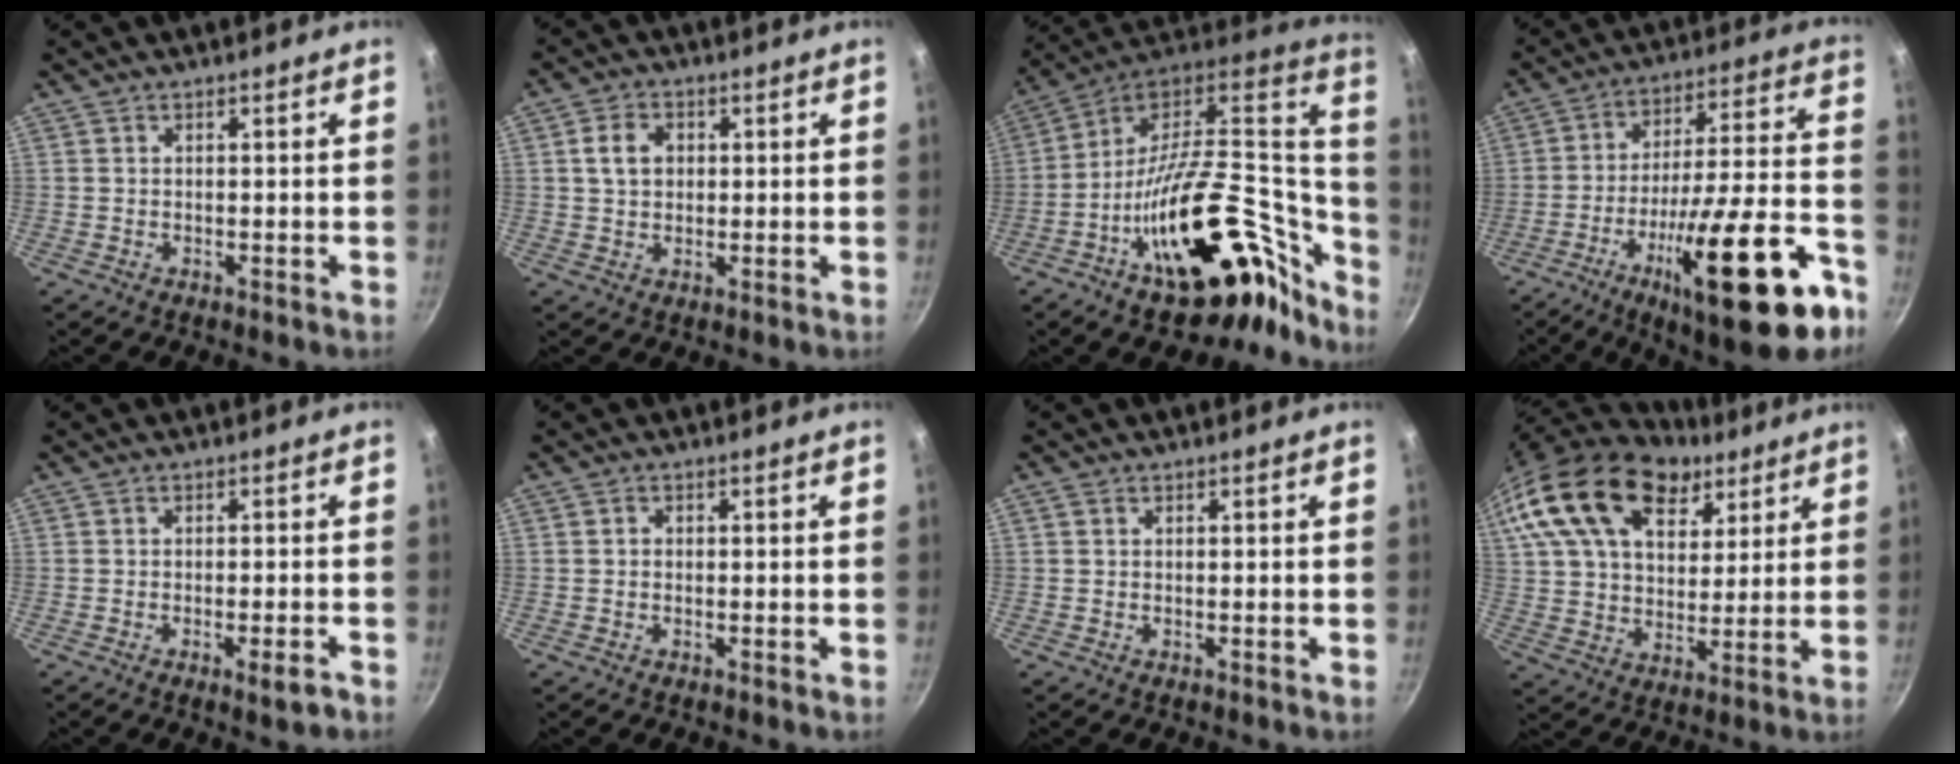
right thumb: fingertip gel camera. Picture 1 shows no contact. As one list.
[{"total": 5.1, "force": [1.0, 4.0, 3.1], "torque": [-0.039, 0.008, 0.016]}, {"total": 35.9, "force": [-12.2, 19.0, 27.9], "torque": [-0.370, 0.086, -0.182]}, {"total": 26.4, "force": [-12.8, 6.7, 22.1], "torque": [-0.300, 0.046, -0.197]}, {"total": 3.4, "force": [-1.9, 0.5, 2.8], "torque": [-0.038, 0.008, -0.025]}, {"total": 0.7, "force": [0.0, 0.6, 0.2], "torque": [-0.003, 0.004, -0.001]}, {"total": 0.6, "force": [0.2, 0.5, 0.3], "torque": [-0.006, 0.002, 0.003]}, {"total": 24.5, "force": [14.8, 14.1, 13.4], "torque": [-0.228, -0.016, 0.264]}]